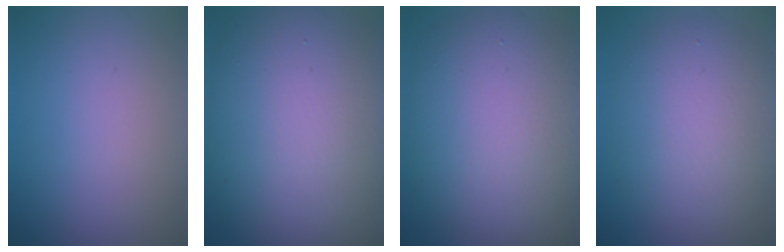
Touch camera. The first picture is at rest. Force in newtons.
{"total": 14.2, "press": 14.2, "slide": 1.0}
{"total": 11.9, "press": 11.9, "slide": 0.7}
{"total": 7.5, "press": 7.5, "slide": 0.4}